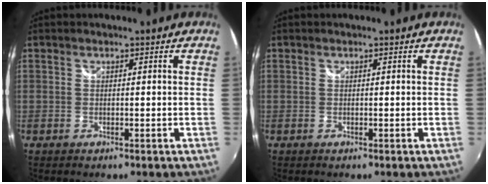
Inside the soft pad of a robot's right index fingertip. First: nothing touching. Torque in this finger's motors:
{"motor_torque": [0.00, 0.00, 0.01, 0.00]}